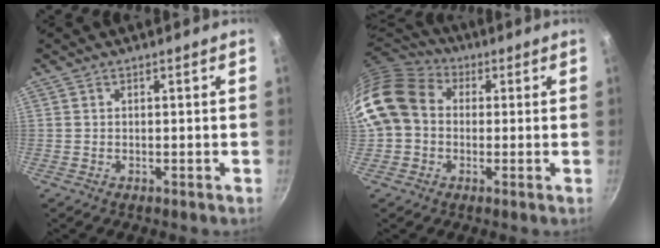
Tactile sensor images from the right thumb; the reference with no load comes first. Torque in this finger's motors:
{"motor_torque": [1.74, 3.27, 1.12, -0.37, 0.37]}